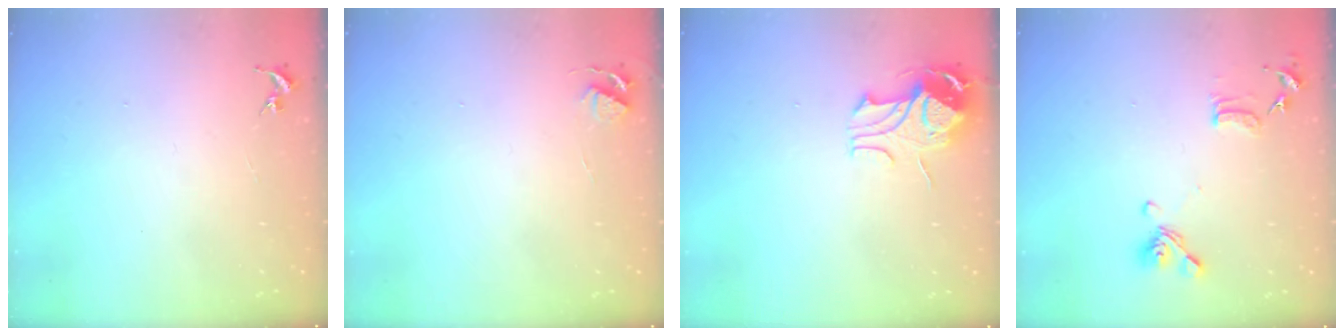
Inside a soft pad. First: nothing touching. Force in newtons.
{"total": 3.9, "press": 3.8, "slide": 0.5}
{"total": 9.9, "press": 9.8, "slide": 1.4}
{"total": 12.9, "press": 12.8, "slide": 1.9}